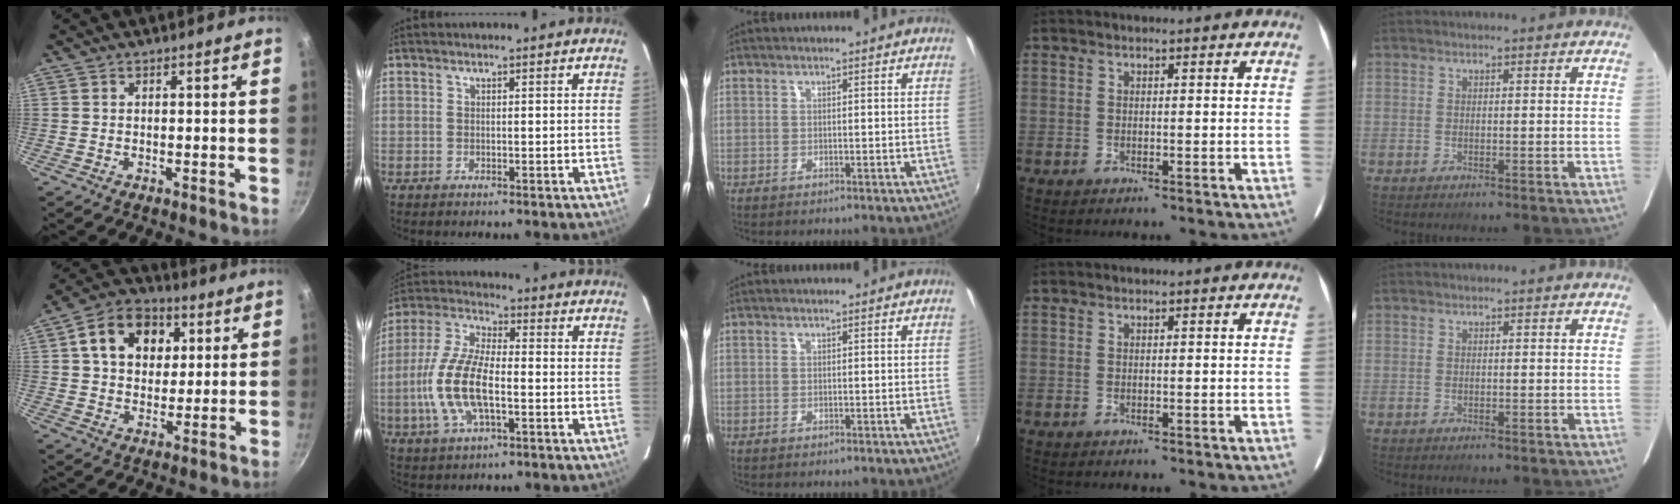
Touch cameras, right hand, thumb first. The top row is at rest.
{"thumb": {"total": 13.8, "force": [4.2, 10.3, 8.0], "torque": [-0.105, 0.009, 0.059]}, "index": {"total": 13.7, "force": [-3.0, 5.4, 12.3], "torque": [-0.267, 0.000, -0.062]}}